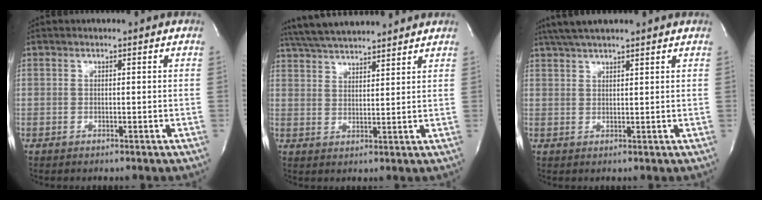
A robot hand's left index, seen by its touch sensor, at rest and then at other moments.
{"total": 13.2, "force": [12.1, 1.6, 5.3], "torque": [-0.099, 0.032, 0.193]}
{"total": 8.2, "force": [6.9, 0.6, 4.3], "torque": [-0.075, 0.039, 0.108]}